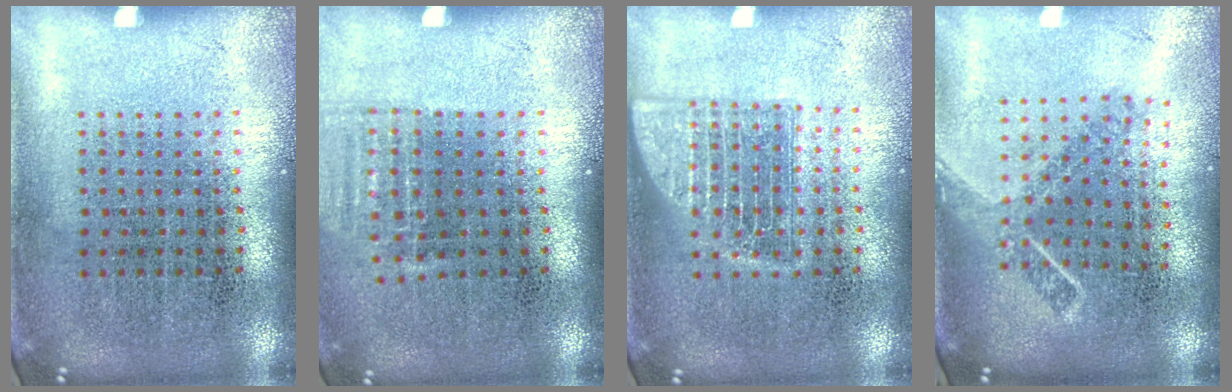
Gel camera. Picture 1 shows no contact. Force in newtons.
{"total": 1.0, "press": 0.9, "slide": 0.5}
{"total": 2.3, "press": 2.3, "slide": 0.3}
{"total": 1.8, "press": 1.3, "slide": 1.2}